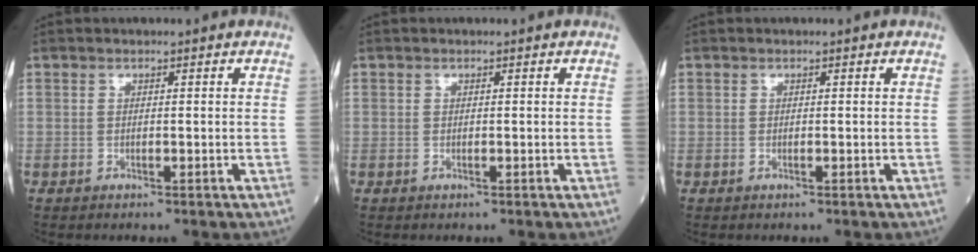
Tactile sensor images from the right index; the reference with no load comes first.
{"total": 0.0}
{"total": 0.0}